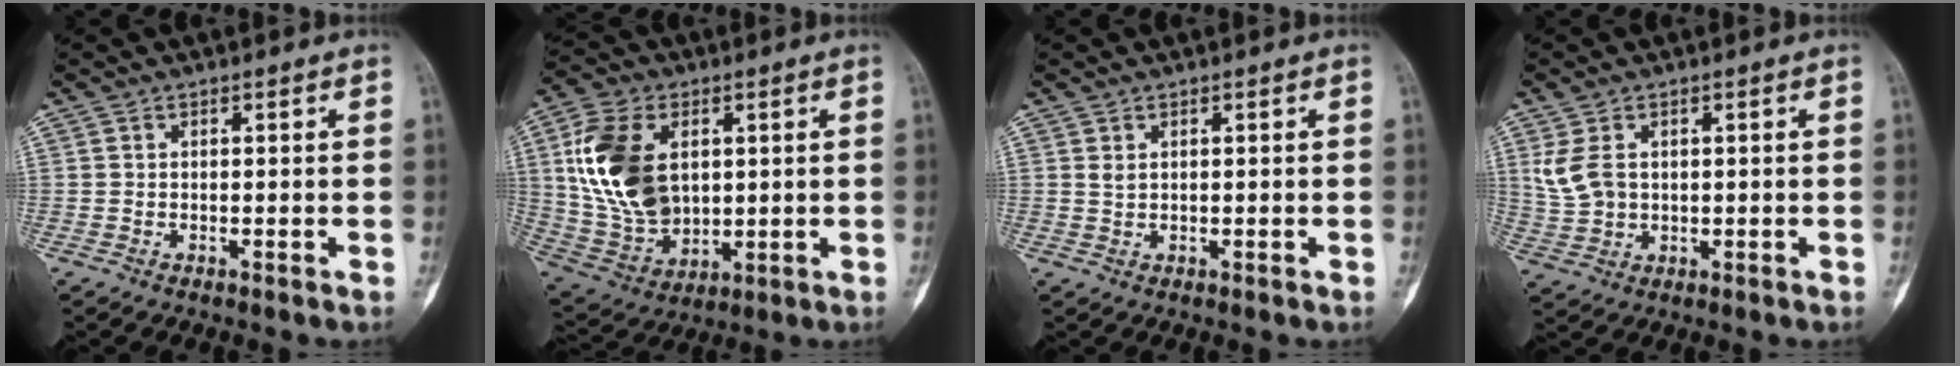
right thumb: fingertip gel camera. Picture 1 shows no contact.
{"total": 17.8, "force": [3.7, 11.8, 12.8], "torque": [-0.237, -0.009, 0.083]}
{"total": 1.0, "force": [0.4, 0.6, 0.6], "torque": [-0.004, -0.002, 0.010]}
{"total": 5.5, "force": [1.2, 3.9, 3.7], "torque": [-0.074, 0.000, 0.033]}